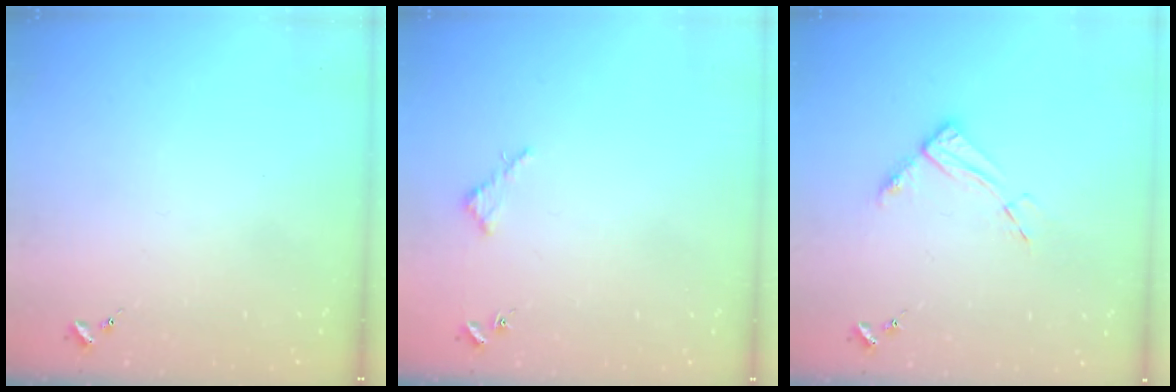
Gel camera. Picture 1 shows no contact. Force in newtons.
{"total": 2.6, "press": 2.6, "slide": 0.2}
{"total": 8.7, "press": 8.6, "slide": 0.9}